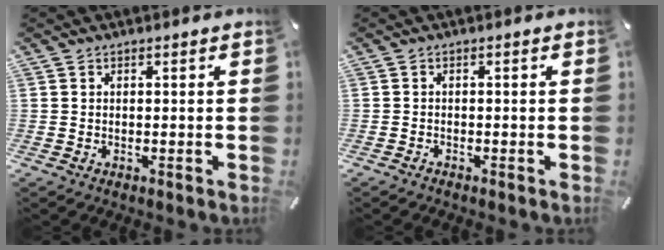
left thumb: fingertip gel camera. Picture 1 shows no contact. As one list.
[{"total": 0.8, "force": [-0.8, 0.2, 0.1], "torque": [-0.004, 0.001, -0.017]}]